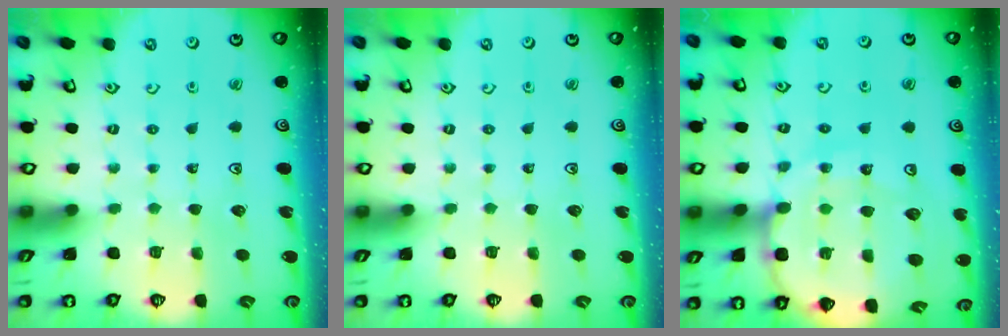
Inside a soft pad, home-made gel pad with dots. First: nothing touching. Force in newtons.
{"total": 0.0}
{"total": 16.3, "press": 16.2, "slide": 2.0}